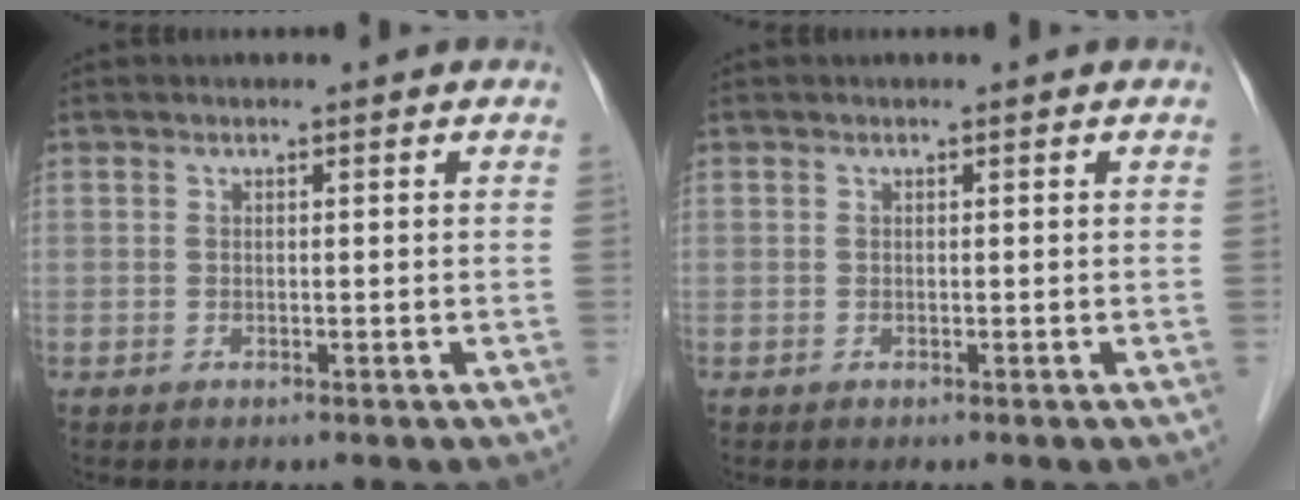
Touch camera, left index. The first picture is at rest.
{"total": 0.0}